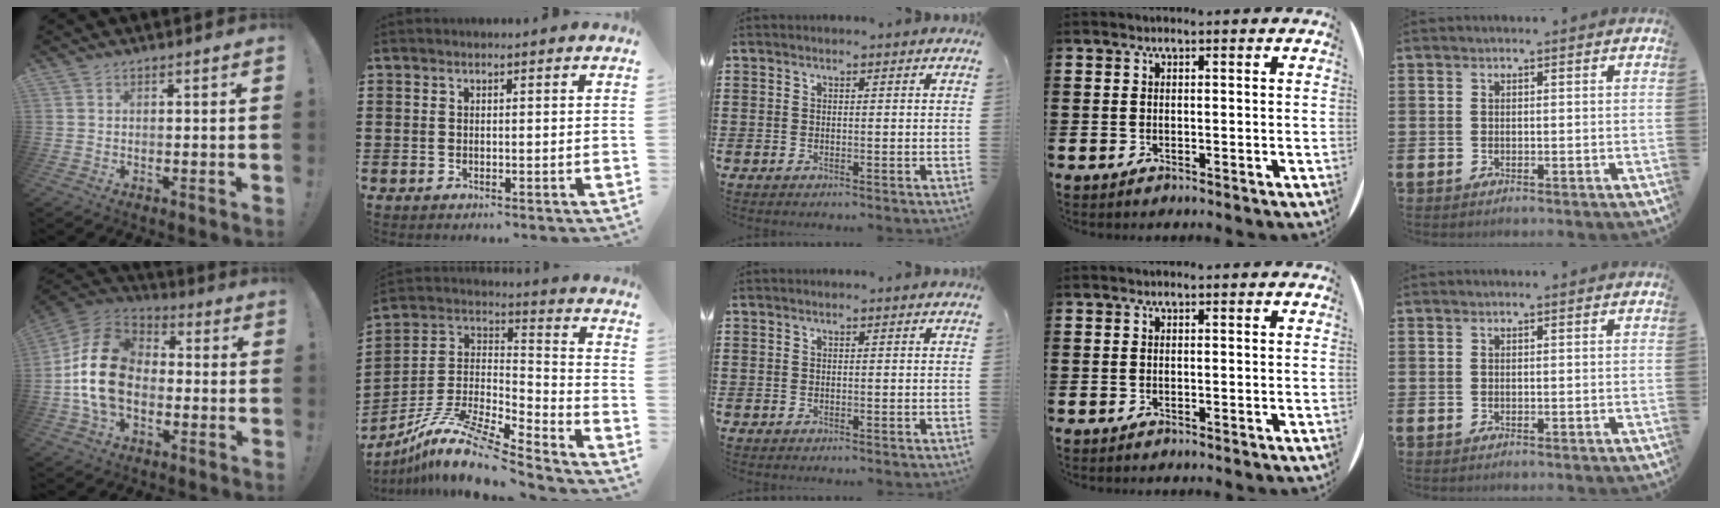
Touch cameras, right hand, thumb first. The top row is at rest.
{"thumb": {"total": 18.9, "force": [-1.5, 13.4, 13.2], "torque": [-0.240, 0.029, -0.018]}, "index": {"total": 11.7, "force": [-9.3, 1.8, 7.0], "torque": [-0.145, 0.012, -0.186]}}